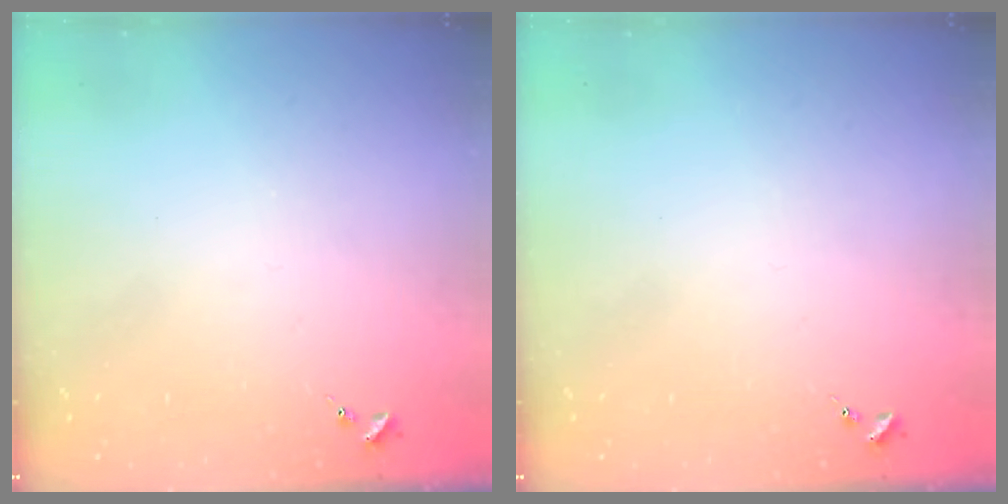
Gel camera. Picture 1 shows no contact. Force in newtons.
{"total": 0.0}